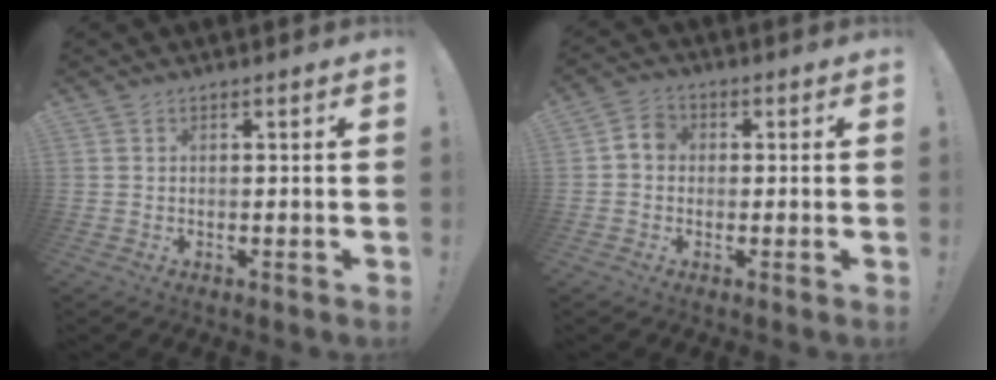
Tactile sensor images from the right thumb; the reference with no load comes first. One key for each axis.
{"total": 4.3, "fx": -0.3, "fy": 3.6, "fz": 2.3, "tx": -0.036, "ty": 0.013, "tz": -0.004}